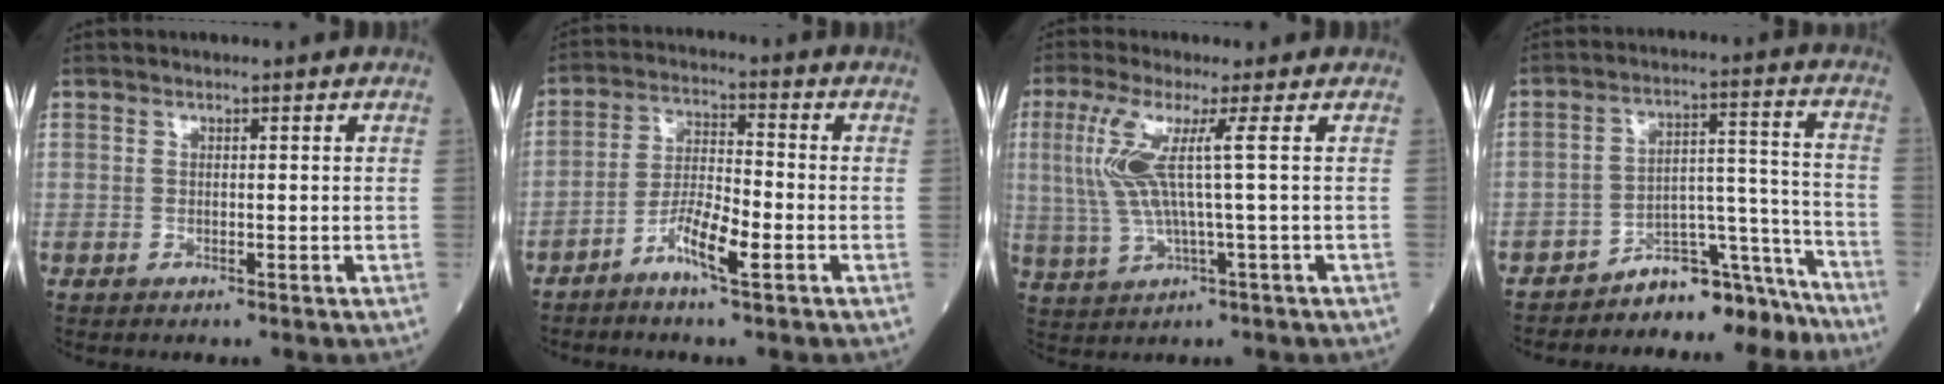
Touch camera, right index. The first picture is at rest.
{"total": 6.6, "force": [-3.7, 1.0, 5.4], "torque": [-0.106, 0.003, -0.071]}
{"total": 7.4, "force": [1.5, -0.6, 7.3], "torque": [-0.170, 0.006, 0.035]}
{"total": 10.1, "force": [-9.7, 2.5, 1.2], "torque": [0.012, 0.077, -0.157]}